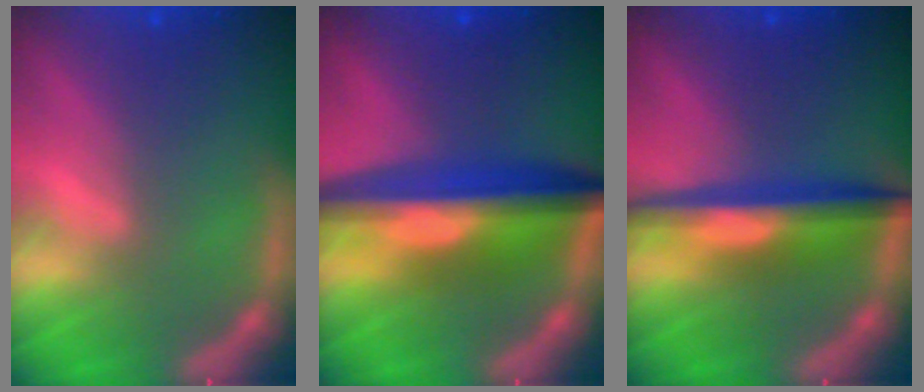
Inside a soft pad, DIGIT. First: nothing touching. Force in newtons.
{"total": 9.6}
{"total": 6.0}